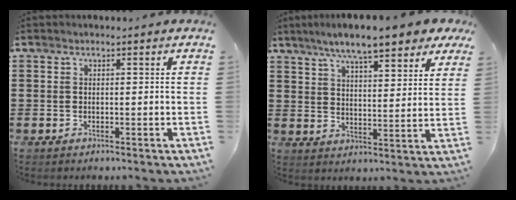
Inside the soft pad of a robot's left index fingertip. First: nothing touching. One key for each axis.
{"total": 8.6, "fx": 7.2, "fy": 1.1, "fz": 4.6, "tx": -0.104, "ty": -0.019, "tz": 0.126}